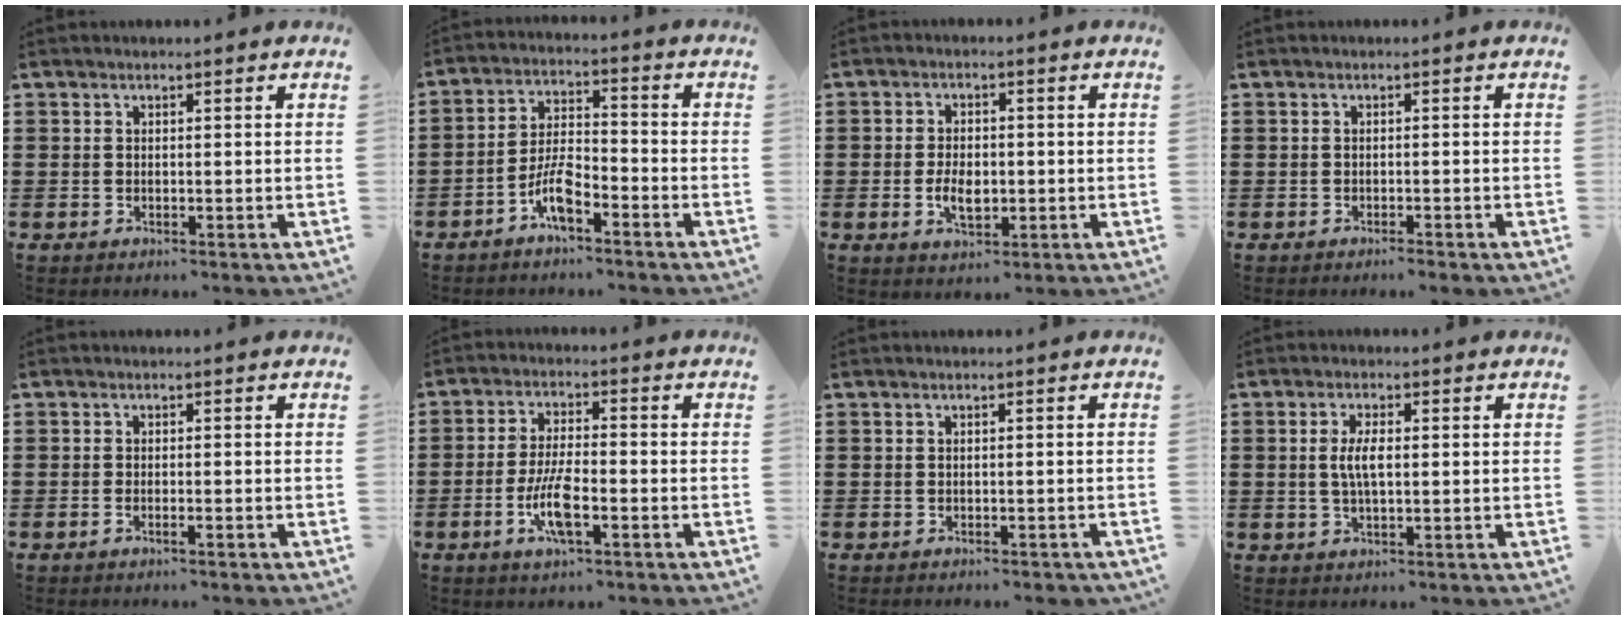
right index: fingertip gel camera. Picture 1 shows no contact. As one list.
[{"total": 6.1, "force": [-3.8, 1.9, 4.4], "torque": [-0.098, 0.004, -0.075]}, {"total": 4.5, "force": [-0.8, 2.5, 3.6], "torque": [-0.065, 0.001, -0.016]}, {"total": 0.8, "force": [-0.7, 0.0, 0.3], "torque": [-0.008, -0.003, -0.014]}, {"total": 1.1, "force": [-0.6, 0.1, 0.8], "torque": [-0.016, -0.004, -0.011]}, {"total": 7.2, "force": [-2.6, 1.9, 6.5], "torque": [-0.138, -0.009, -0.051]}, {"total": 0.6, "force": [-0.5, 0.2, 0.3], "torque": [-0.009, -0.004, -0.009]}, {"total": 4.0, "force": [0.2, 1.3, 3.7], "torque": [-0.080, -0.001, 0.000]}]